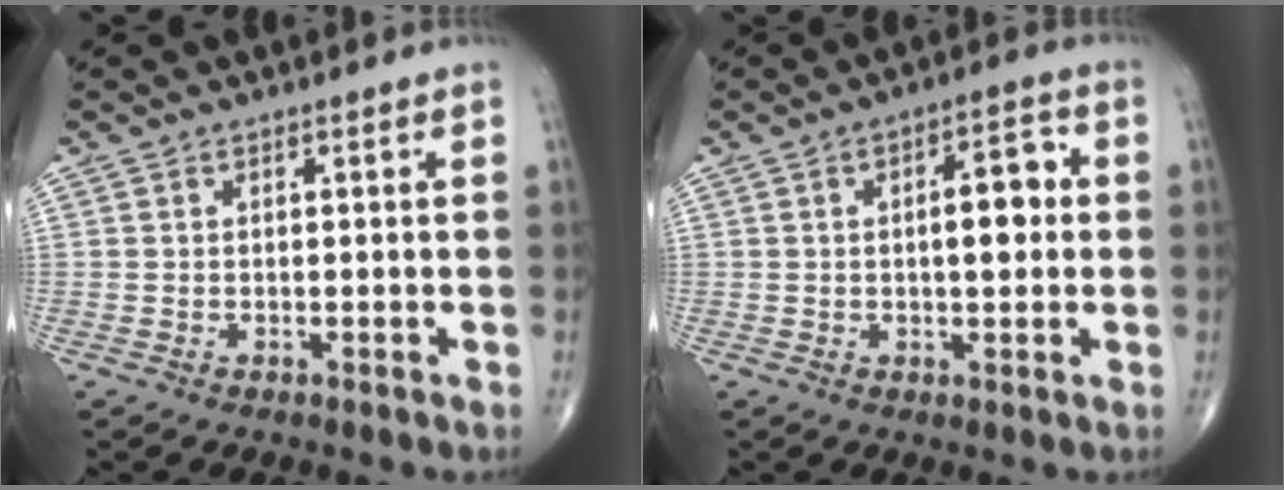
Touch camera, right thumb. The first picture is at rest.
{"total": 7.6, "force": [0.5, 3.1, 6.9], "torque": [-0.091, 0.016, 0.003]}